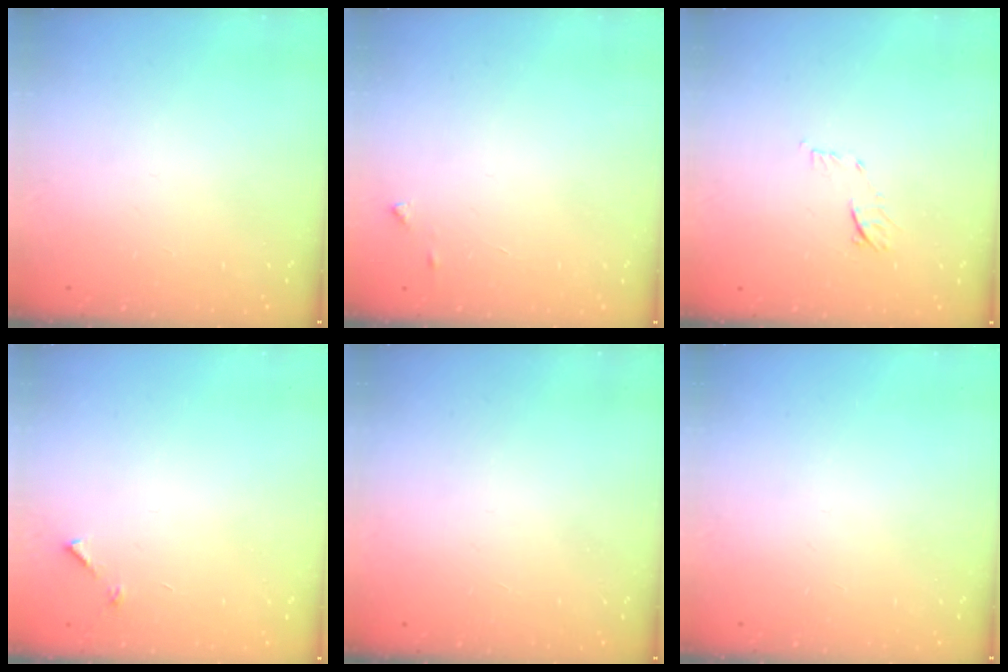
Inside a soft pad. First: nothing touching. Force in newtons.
{"total": 4.5, "press": 4.4, "slide": 0.5}
{"total": 8.0, "press": 7.9, "slide": 1.0}
{"total": 5.0, "press": 4.9, "slide": 0.5}
{"total": 1.5, "press": 1.5, "slide": 0.1}
{"total": 0.0}